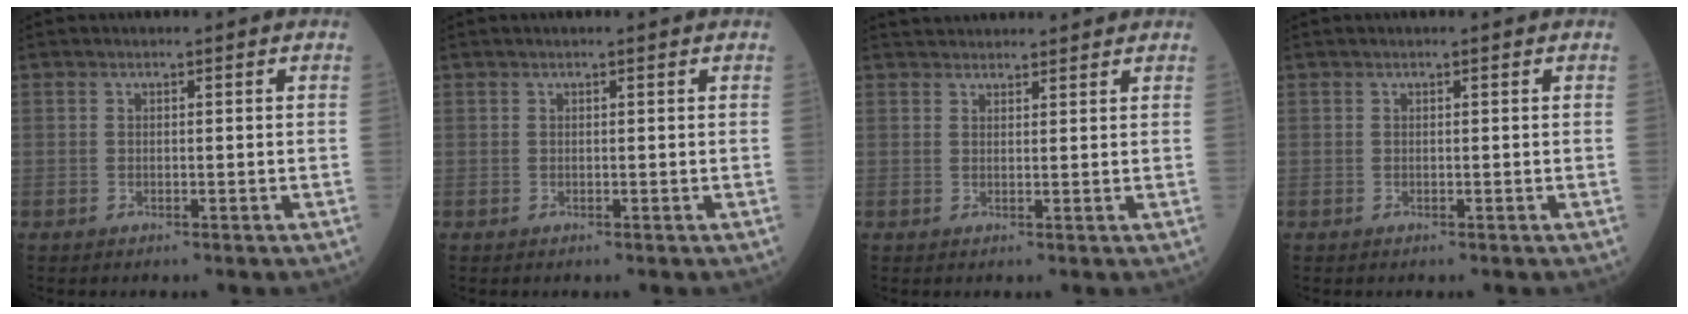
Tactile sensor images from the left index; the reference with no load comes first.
{"total": 1.2, "force": [1.0, 0.0, 0.6], "torque": [-0.010, 0.017, 0.018]}
{"total": 6.9, "force": [6.5, 1.3, 1.6], "torque": [-0.020, 0.034, 0.091]}
{"total": 0.6, "force": [0.5, 0.0, 0.3], "torque": [-0.008, 0.011, 0.010]}